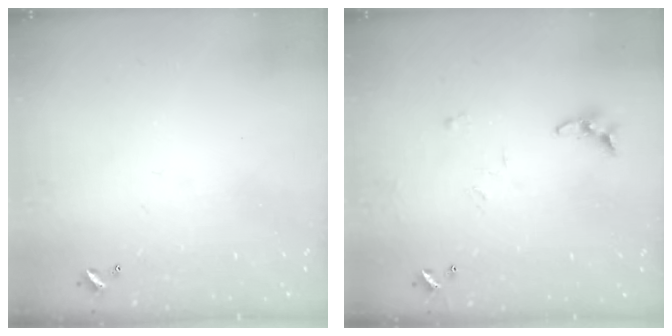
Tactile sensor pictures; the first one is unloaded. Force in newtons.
{"total": 7.9, "press": 7.9, "slide": 0.5}